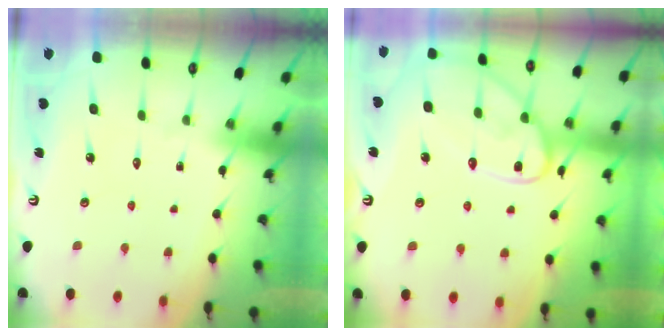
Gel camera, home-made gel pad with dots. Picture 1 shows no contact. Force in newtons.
{"total": 13.8, "press": 13.8, "slide": 1.2}